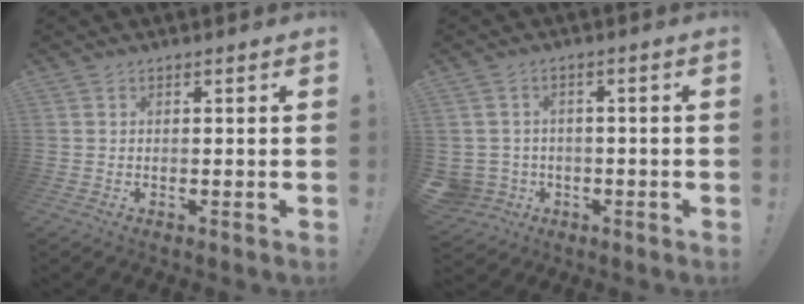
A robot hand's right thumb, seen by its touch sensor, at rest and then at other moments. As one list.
[{"total": 4.7, "force": [-0.5, 4.6, 1.0], "torque": [-0.042, 0.004, -0.006]}]